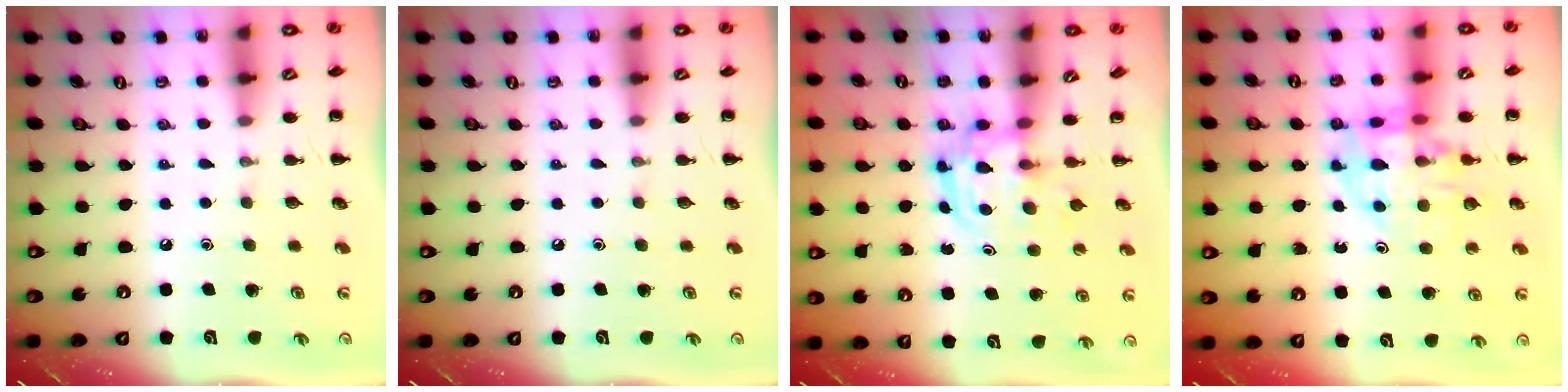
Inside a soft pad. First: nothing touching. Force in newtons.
{"total": 0.0}
{"total": 3.0, "press": 3.0, "slide": 0.4}
{"total": 12.3, "press": 11.8, "slide": 3.4}